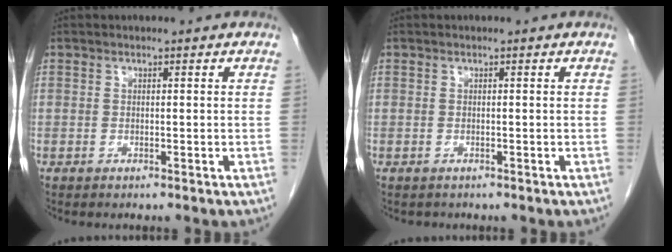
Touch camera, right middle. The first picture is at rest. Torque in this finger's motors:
{"motor_torque": [0.47, -0.09, 0.00, -0.01]}